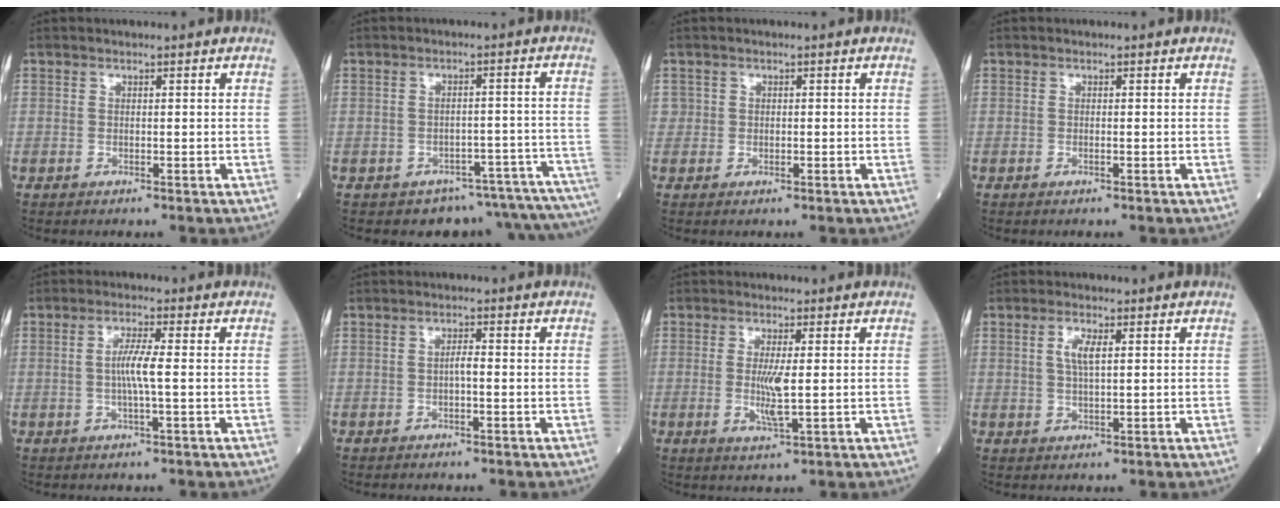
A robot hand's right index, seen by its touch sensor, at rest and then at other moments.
{"total": 13.4, "force": [-12.7, 3.6, 2.3], "torque": [0.011, 0.045, -0.143]}
{"total": 0.9, "force": [0.1, 0.9, 0.1], "torque": [0.004, 0.002, 0.000]}
{"total": 0.0}
{"total": 4.1, "force": [-0.1, -0.1, 4.1], "torque": [-0.083, 0.001, -0.004]}
{"total": 1.5, "force": [-0.3, 0.3, 1.4], "torque": [-0.024, 0.003, -0.007]}
{"total": 4.3, "force": [0.0, 0.4, 4.2], "torque": [-0.092, -0.009, 0.003]}
{"total": 3.2, "force": [0.9, 0.7, 3.0], "torque": [-0.064, 0.002, 0.019]}